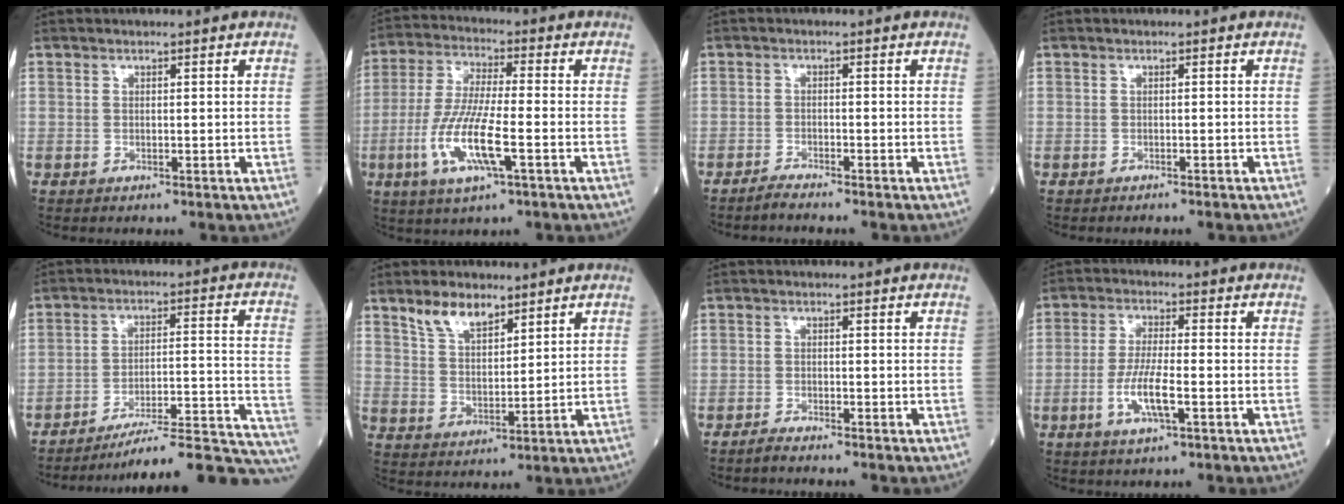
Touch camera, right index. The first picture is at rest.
{"total": 11.3, "force": [-3.7, 1.4, 10.6], "torque": [-0.223, -0.013, -0.070]}
{"total": 2.2, "force": [-2.1, -0.4, 0.7], "torque": [-0.020, -0.005, -0.035]}
{"total": 2.0, "force": [-1.9, -0.1, 0.8], "torque": [-0.014, -0.001, -0.020]}
{"total": 23.3, "force": [-21.7, 0.4, 8.6], "torque": [-0.042, 0.017, -0.292]}
{"total": 6.2, "force": [4.6, 2.4, 3.4], "torque": [-0.069, 0.004, 0.095]}
{"total": 1.9, "force": [-1.8, -0.2, 0.6], "torque": [-0.018, -0.002, -0.028]}
{"total": 5.2, "force": [-1.8, 0.7, 4.9], "torque": [-0.101, -0.005, -0.032]}